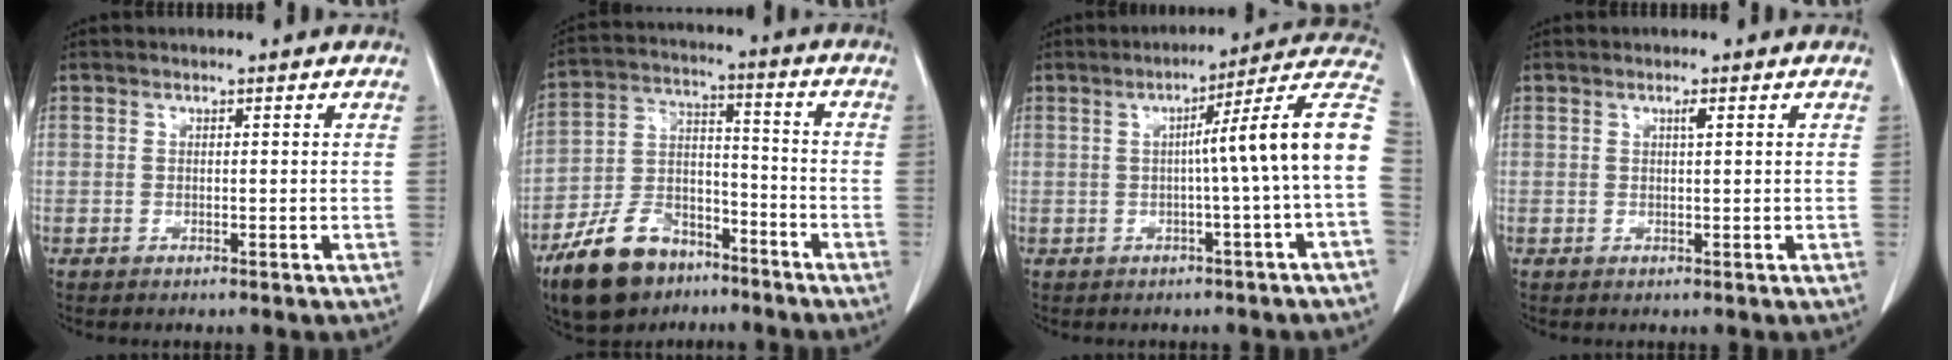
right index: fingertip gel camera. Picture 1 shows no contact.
{"total": 13.6, "force": [-9.4, 7.3, 6.4], "torque": [-0.132, 0.011, -0.166]}
{"total": 12.0, "force": [-0.4, -1.8, 11.9], "torque": [-0.149, 0.028, -0.012]}
{"total": 0.8, "force": [0.4, 0.0, 0.8], "torque": [-0.016, 0.001, 0.007]}